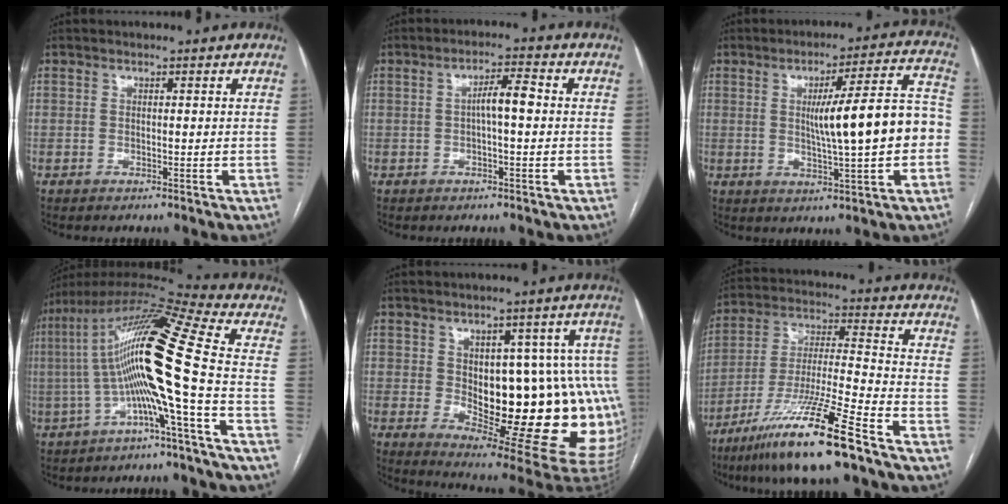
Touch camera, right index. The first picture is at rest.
{"total": 4.1, "force": [0.0, 0.7, 4.1], "torque": [-0.070, 0.012, 0.000]}
{"total": 13.2, "force": [-0.6, 1.2, 13.1], "torque": [-0.187, 0.026, -0.004]}
{"total": 16.0, "force": [-2.3, -1.2, 15.8], "torque": [-0.289, 0.030, -0.057]}
{"total": 22.2, "force": [-1.6, 9.3, 20.1], "torque": [-0.177, 0.022, 0.006]}
{"total": 16.1, "force": [-10.8, -0.3, 11.9], "torque": [-0.246, -0.033, -0.200]}